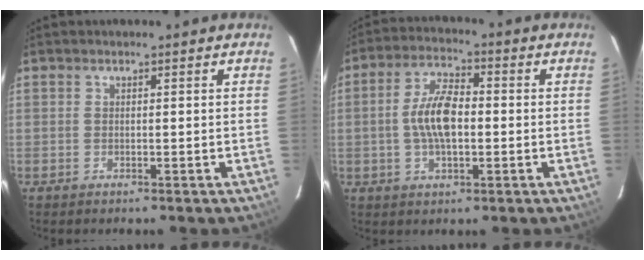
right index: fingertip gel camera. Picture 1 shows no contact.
{"total": 8.6, "force": [-0.7, 3.9, 7.7], "torque": [-0.150, 0.011, -0.014]}